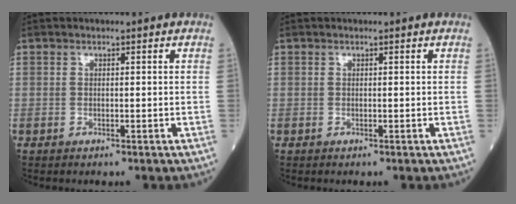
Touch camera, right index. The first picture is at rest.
{"total": 0.0}